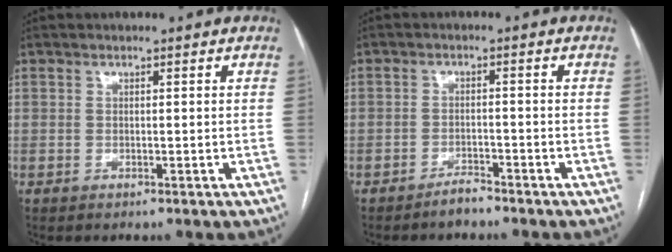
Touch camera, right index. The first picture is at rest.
{"total": 2.2, "force": [-2.1, 0.6, 0.5], "torque": [-0.006, 0.001, -0.035]}